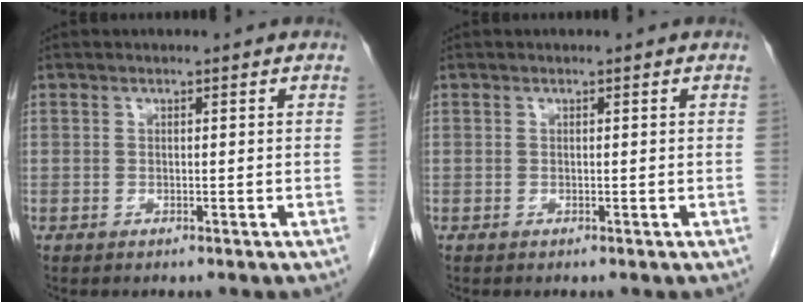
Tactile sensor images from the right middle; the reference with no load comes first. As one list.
[{"total": 0.0}]